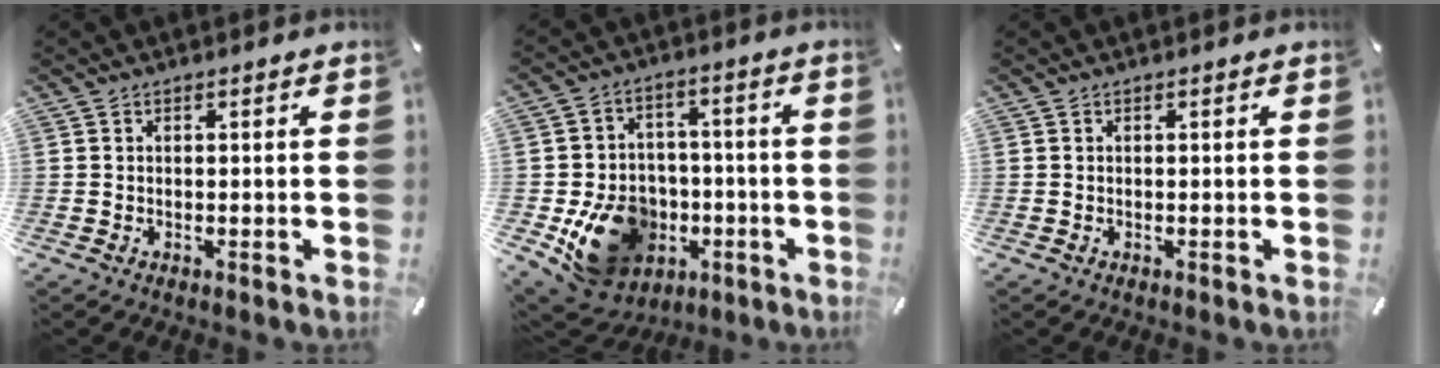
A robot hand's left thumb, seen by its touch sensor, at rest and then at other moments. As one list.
[{"total": 17.0, "force": [-5.4, 13.8, 8.4], "torque": [-0.138, 0.030, -0.074]}, {"total": 0.0}]